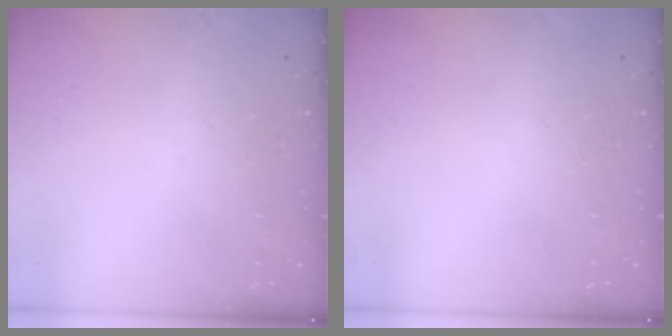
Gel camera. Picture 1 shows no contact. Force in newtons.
{"total": 0.0}